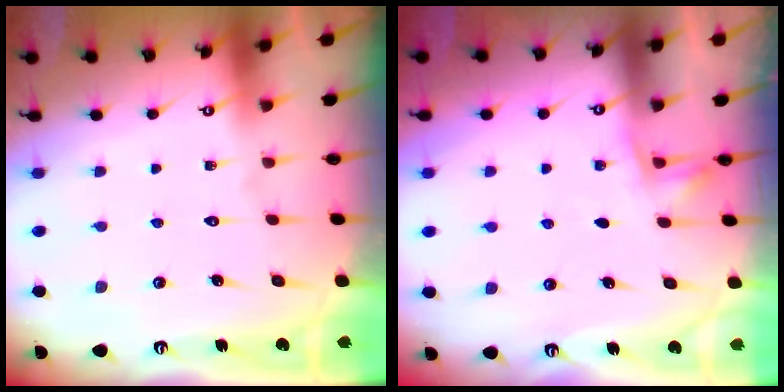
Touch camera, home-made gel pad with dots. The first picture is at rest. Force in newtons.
{"total": 3.5, "press": 3.3, "slide": 1.2}